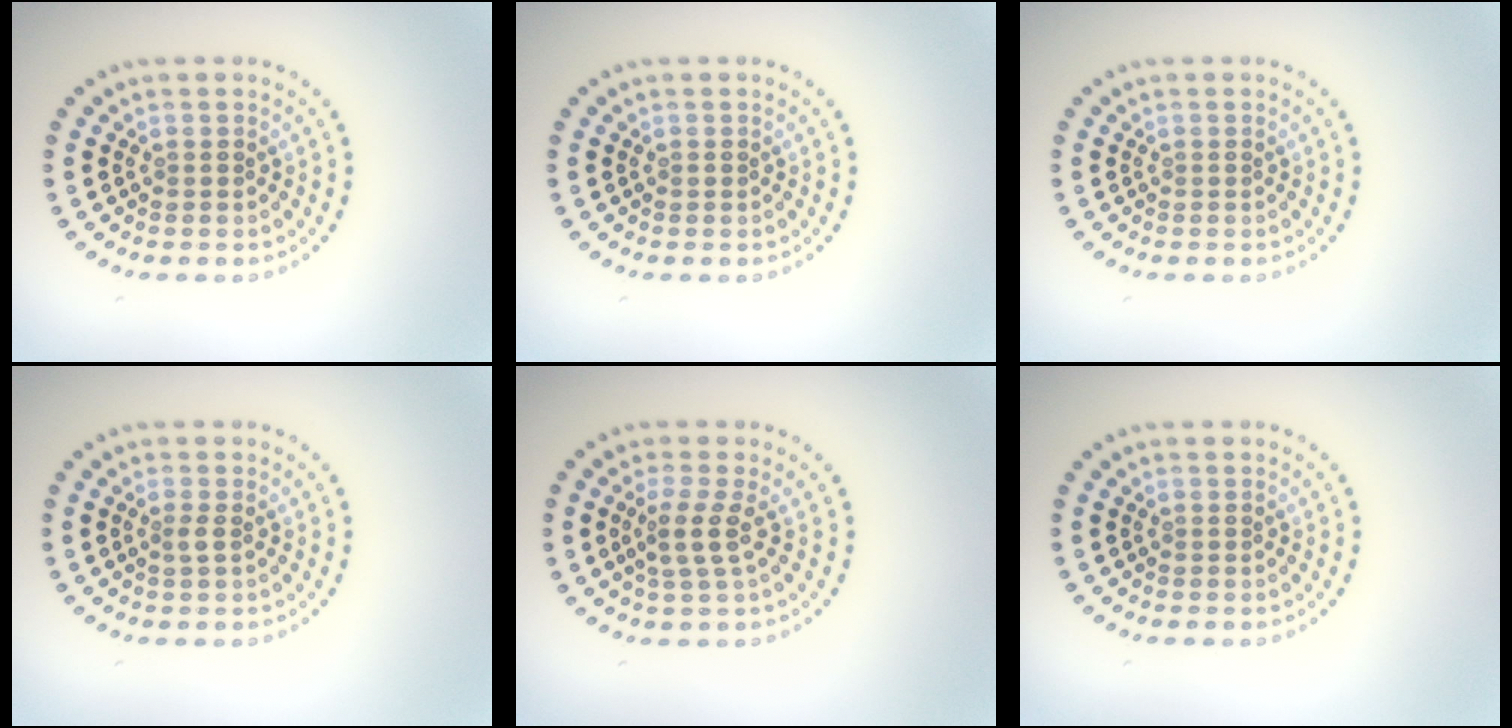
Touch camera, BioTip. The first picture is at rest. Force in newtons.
{"total": 0.0}
{"total": 0.0}
{"total": 0.8, "press": 0.5, "slide": 0.5}
{"total": 2.3, "press": 1.6, "slide": 1.6}
{"total": 0.0}